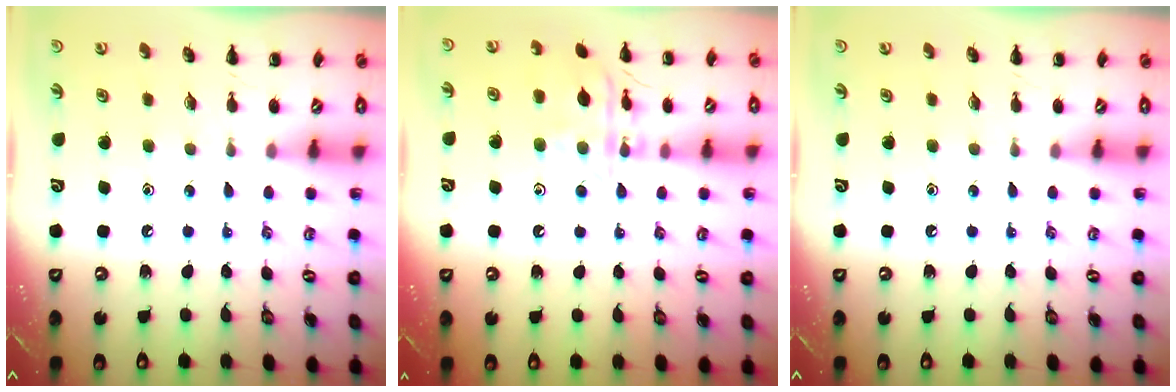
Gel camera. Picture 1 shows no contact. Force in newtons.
{"total": 13.0, "press": 13.0, "slide": 0.6}
{"total": 0.0}